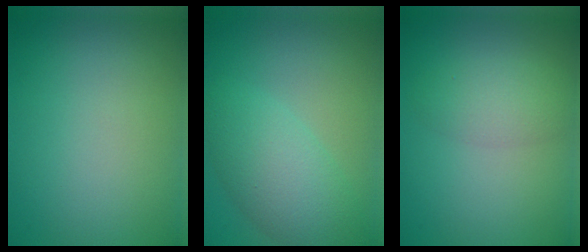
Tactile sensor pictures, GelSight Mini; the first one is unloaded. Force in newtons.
{"total": 3.7, "press": 3.7, "slide": 0.3}
{"total": 2.7, "press": 2.7, "slide": 0.1}